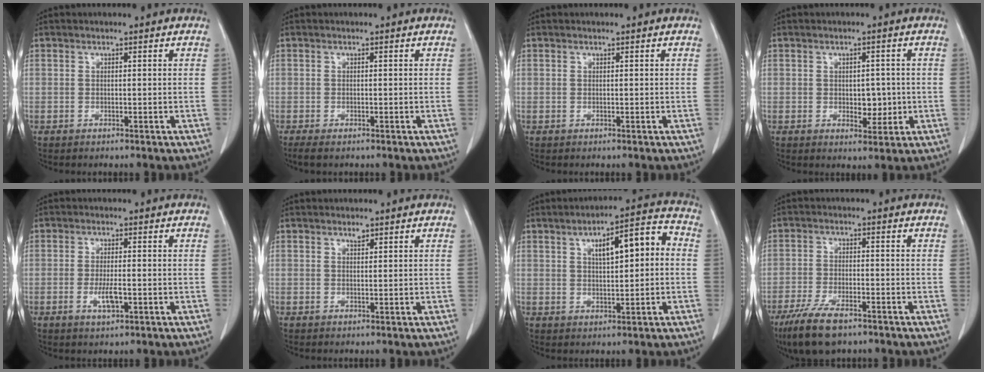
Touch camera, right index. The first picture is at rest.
{"total": 2.8, "force": [-1.8, 1.1, 1.8], "torque": [-0.042, -0.007, -0.028]}
{"total": 0.0}
{"total": 4.3, "force": [-0.4, 2.6, 3.4], "torque": [-0.043, 0.002, 0.003]}
{"total": 3.9, "force": [-1.2, 1.1, 3.5], "torque": [-0.070, -0.002, -0.018]}
{"total": 1.1, "force": [0.8, 0.6, 0.6], "torque": [-0.011, -0.001, 0.014]}
{"total": 9.5, "force": [1.6, 3.1, 8.9], "torque": [-0.129, 0.034, 0.026]}
{"total": 9.5, "force": [-6.5, 3.0, 6.3], "torque": [-0.123, -0.017, -0.112]}